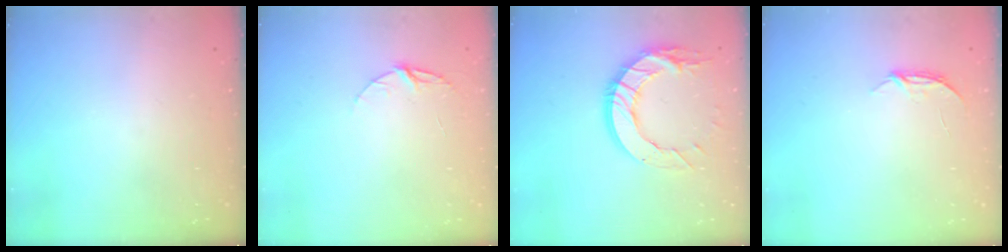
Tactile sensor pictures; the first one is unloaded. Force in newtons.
{"total": 5.3, "press": 5.3, "slide": 0.5}
{"total": 15.4, "press": 15.3, "slide": 1.5}
{"total": 3.8, "press": 3.8, "slide": 0.5}